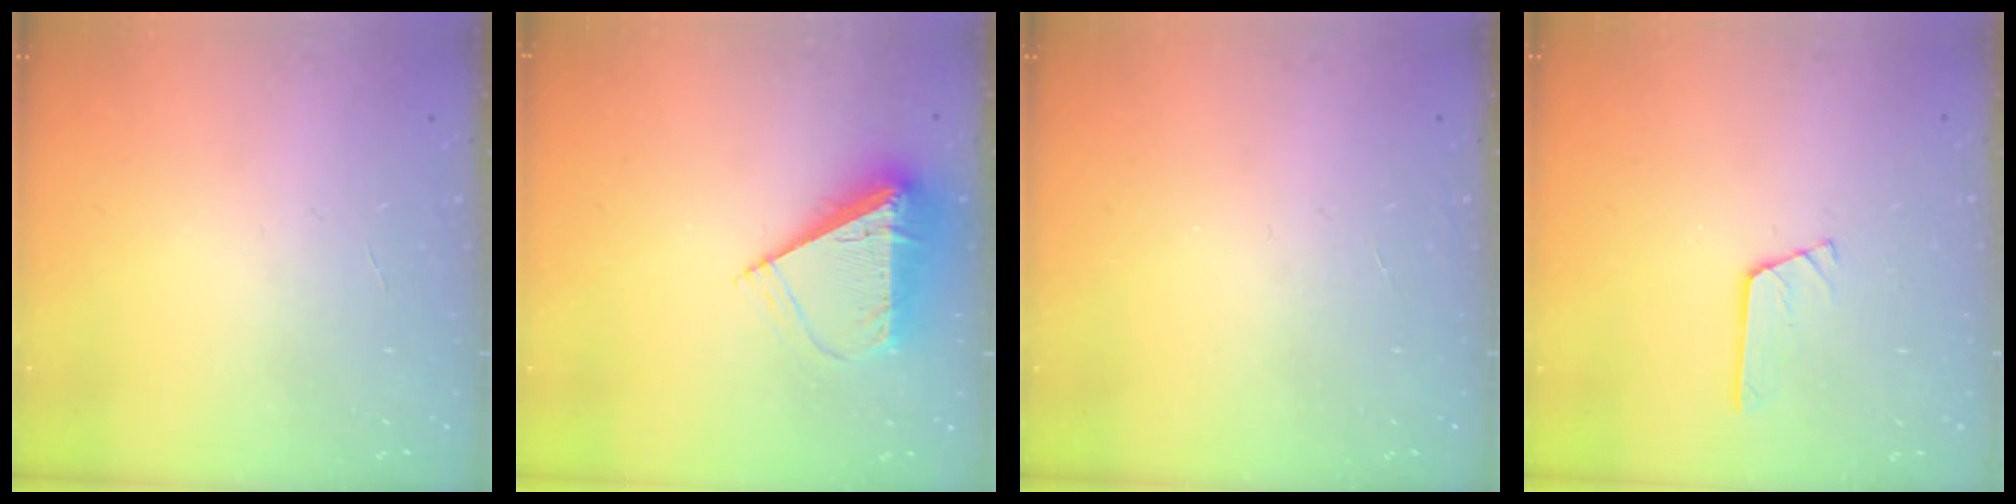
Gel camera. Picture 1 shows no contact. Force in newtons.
{"total": 8.3, "press": 8.3, "slide": 0.2}
{"total": 0.0}
{"total": 2.9, "press": 2.8, "slide": 0.3}